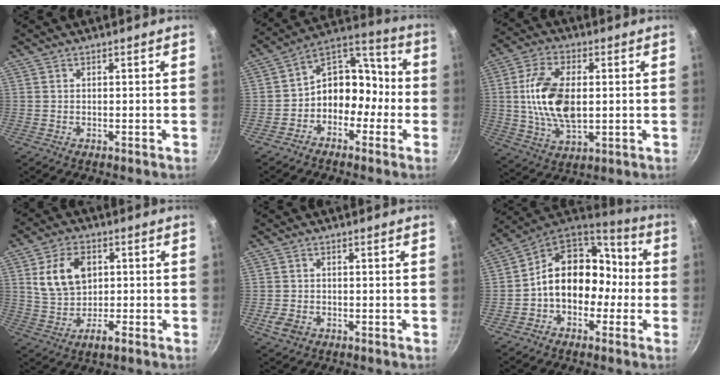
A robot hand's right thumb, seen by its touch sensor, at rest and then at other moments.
{"total": 11.7, "force": [-2.6, 8.3, 7.8], "torque": [-0.075, 0.052, -0.061]}
{"total": 14.5, "force": [0.9, 7.8, 12.2], "torque": [-0.233, -0.001, 0.020]}
{"total": 10.4, "force": [1.8, 7.1, 7.3], "torque": [-0.118, 0.002, 0.036]}
{"total": 3.0, "force": [-1.3, 2.2, 1.6], "torque": [-0.030, 0.002, -0.020]}
{"total": 16.1, "force": [-2.2, 11.5, 10.9], "torque": [-0.130, 0.054, -0.050]}